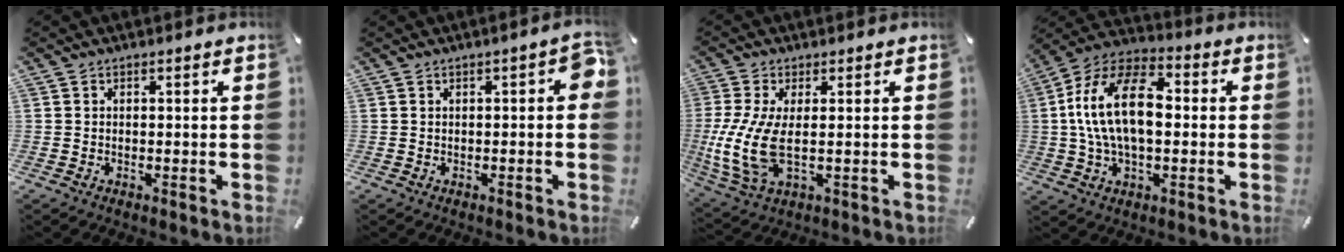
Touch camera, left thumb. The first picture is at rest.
{"total": 4.3, "force": [-0.2, 1.8, 3.9], "torque": [-0.053, 0.008, -0.006]}
{"total": 11.1, "force": [-0.1, 4.5, 10.1], "torque": [-0.230, -0.024, 0.001]}
{"total": 17.5, "force": [0.5, 10.4, 14.0], "torque": [-0.290, 0.010, 0.003]}